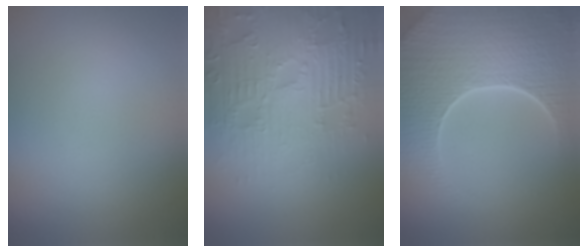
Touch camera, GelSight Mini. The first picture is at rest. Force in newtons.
{"total": 6.1, "press": 5.2, "slide": 3.1}
{"total": 9.4, "press": 6.7, "slide": 6.6}